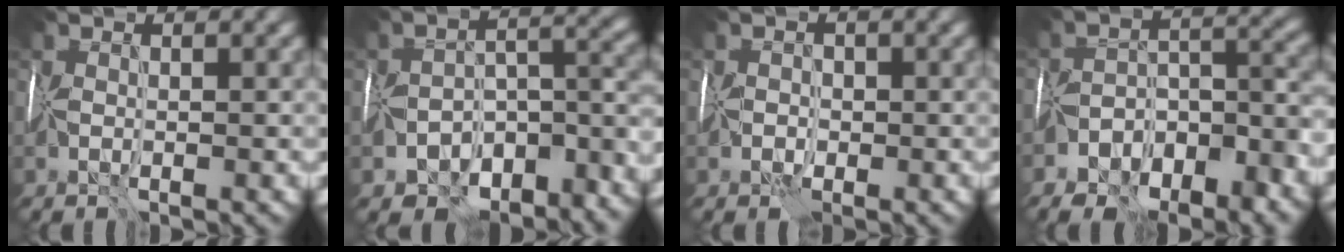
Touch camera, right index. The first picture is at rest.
{"total": 8.2, "force": [-5.8, 4.6, 3.5], "torque": [-0.038, -0.008, -0.087]}
{"total": 0.6, "force": [-0.1, 0.5, -0.4], "torque": [0.013, 0.004, -0.004]}
{"total": 8.1, "force": [-6.2, 3.5, 3.8], "torque": [-0.045, 0.009, -0.097]}